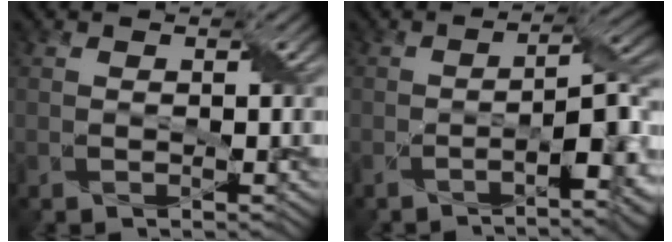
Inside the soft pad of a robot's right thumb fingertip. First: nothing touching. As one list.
[{"total": 8.8, "force": [-4.2, 2.0, 7.5], "torque": [-0.113, -0.005, -0.067]}]